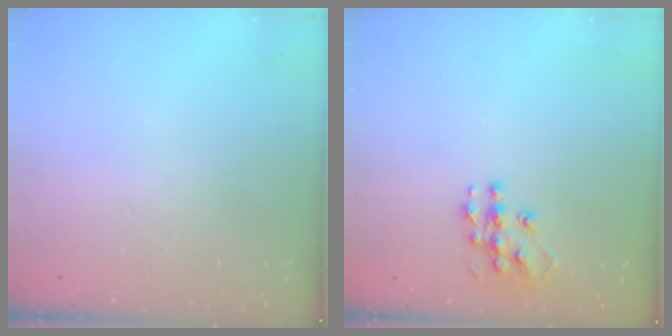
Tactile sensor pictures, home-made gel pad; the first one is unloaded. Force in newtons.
{"total": 10.6, "press": 10.6, "slide": 0.6}